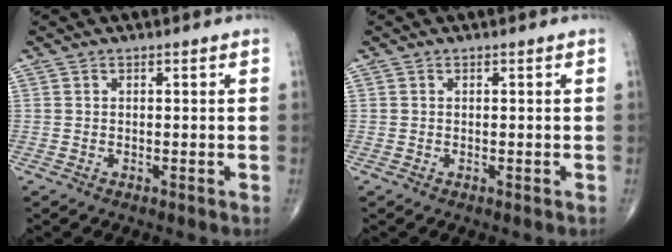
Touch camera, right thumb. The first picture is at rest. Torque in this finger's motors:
{"motor_torque": [0.18, -0.04, -0.03, 0.19, 0.03]}